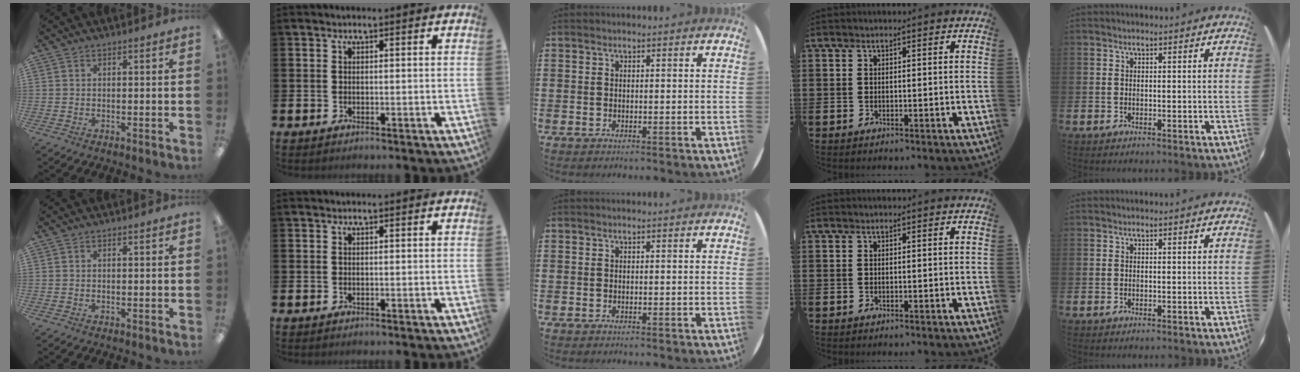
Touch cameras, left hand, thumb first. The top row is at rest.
{}